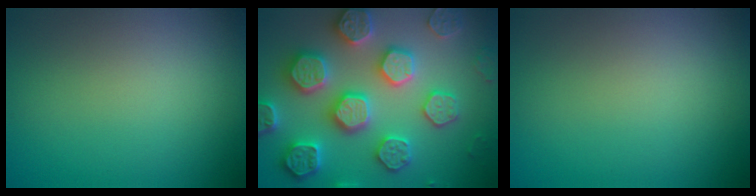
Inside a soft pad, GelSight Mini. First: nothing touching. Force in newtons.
{"total": 7.9, "press": 7.7, "slide": 1.7}
{"total": 0.0}